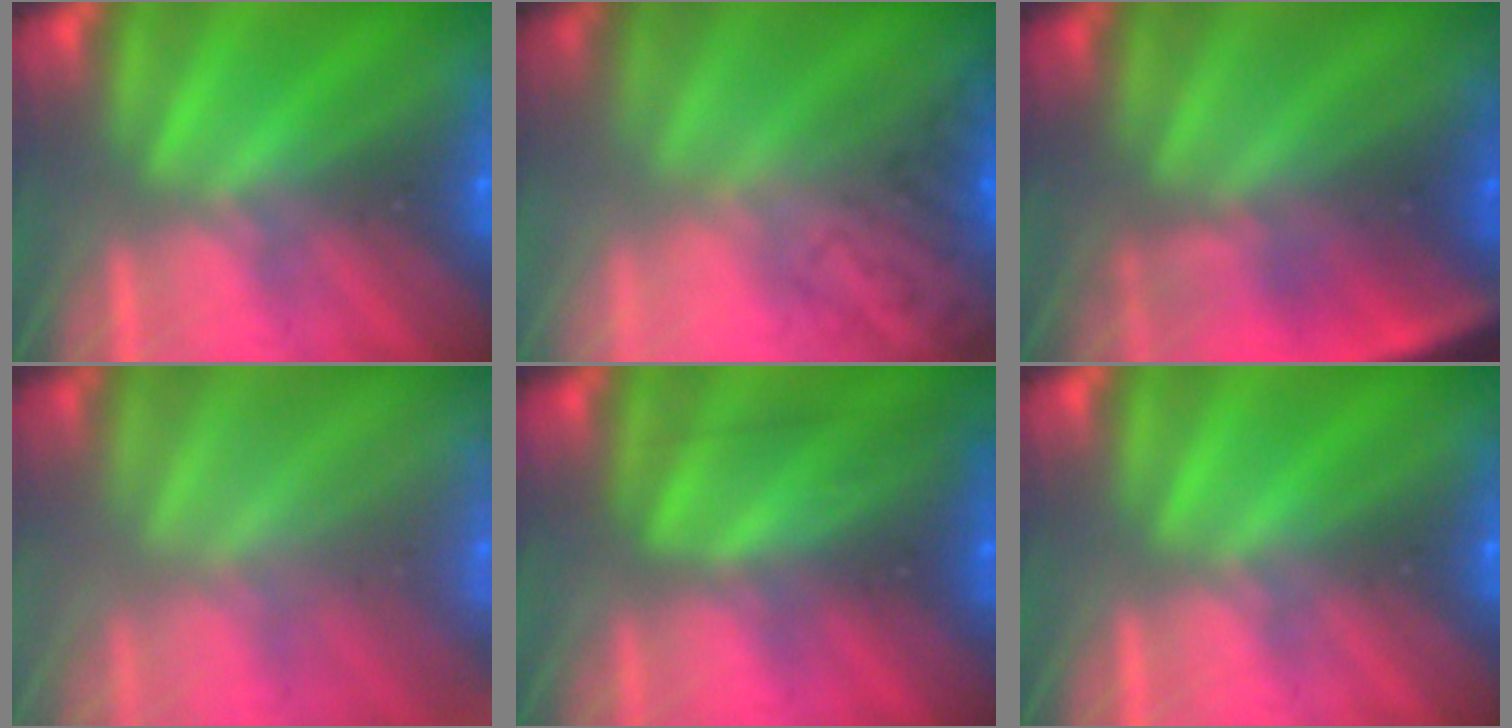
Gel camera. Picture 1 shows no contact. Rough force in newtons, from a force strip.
{"total": 3.8}
{"total": 4.4}
{"total": 2.0}
{"total": 2.4}
{"total": 0.0}